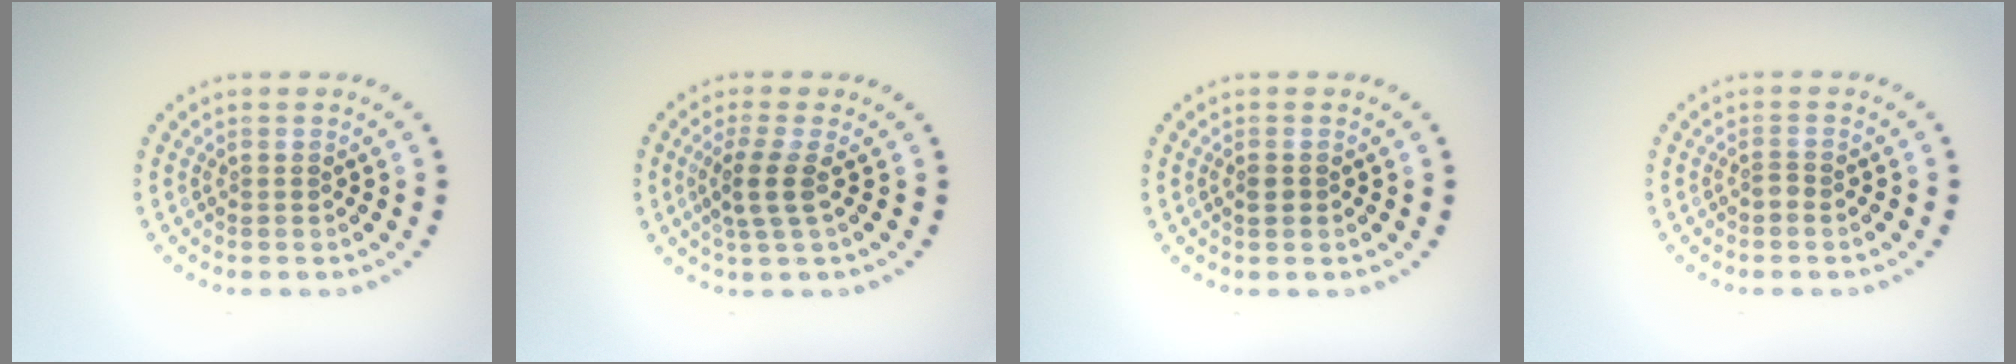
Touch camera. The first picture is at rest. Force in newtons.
{"total": 2.7, "press": 2.1, "slide": 1.6}
{"total": 0.9, "press": 0.8, "slide": 0.3}
{"total": 0.9, "press": 0.6, "slide": 0.6}